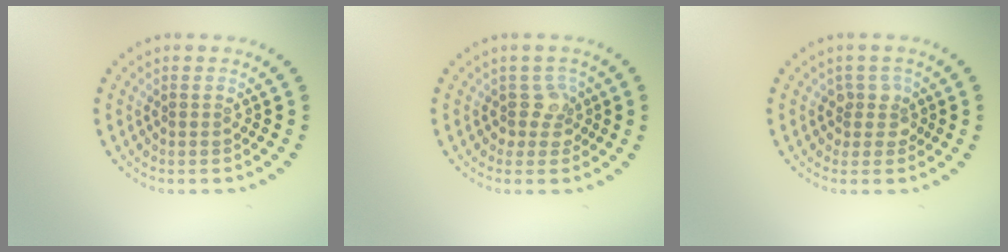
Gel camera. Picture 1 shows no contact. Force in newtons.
{"total": 1.9, "press": 1.5, "slide": 1.2}
{"total": 1.9, "press": 1.5, "slide": 1.1}